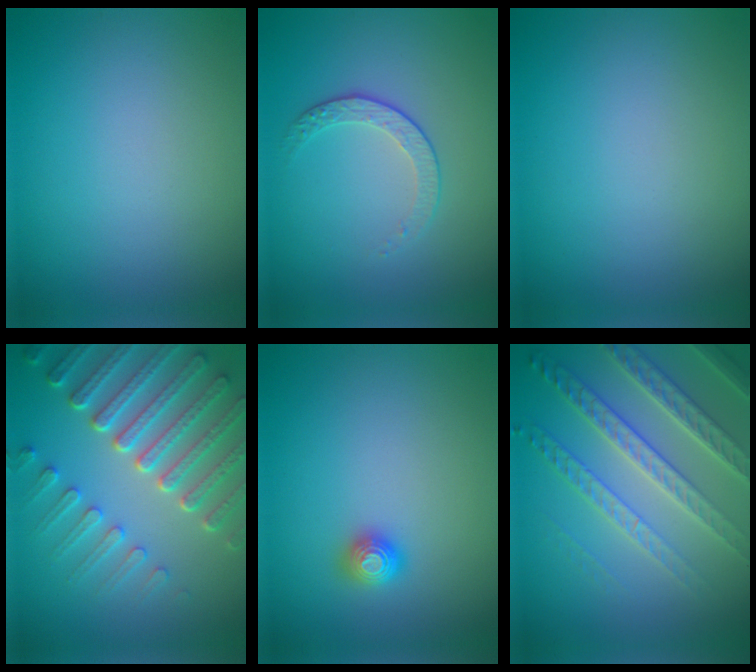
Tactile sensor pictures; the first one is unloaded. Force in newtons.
{"total": 1.8, "press": 1.3, "slide": 1.3}
{"total": 0.0}
{"total": 7.8, "press": 5.9, "slide": 5.1}
{"total": 1.4, "press": 1.4, "slide": 0.4}
{"total": 6.7, "press": 4.8, "slide": 4.6}